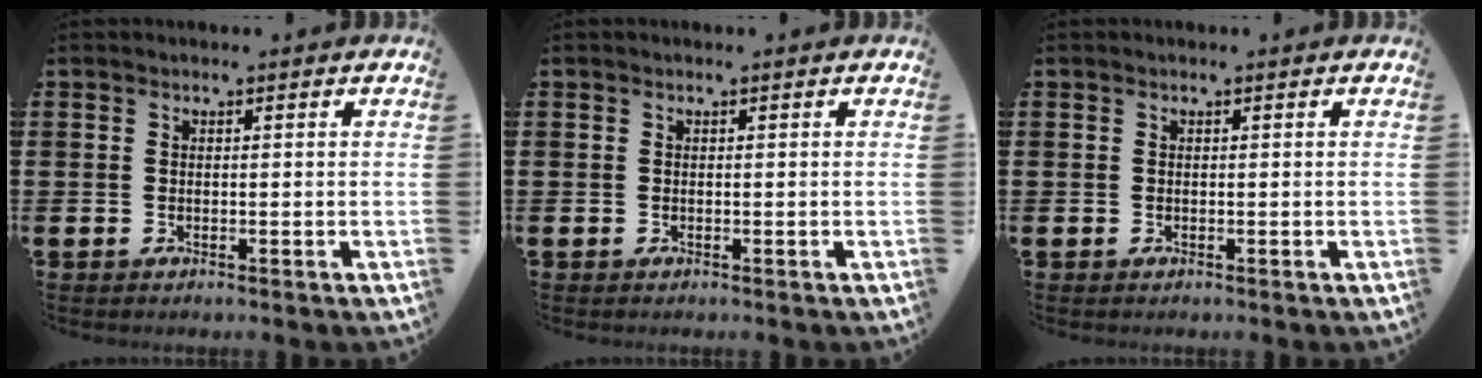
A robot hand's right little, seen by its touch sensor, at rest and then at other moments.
{"total": 0.0}
{"total": 0.0}